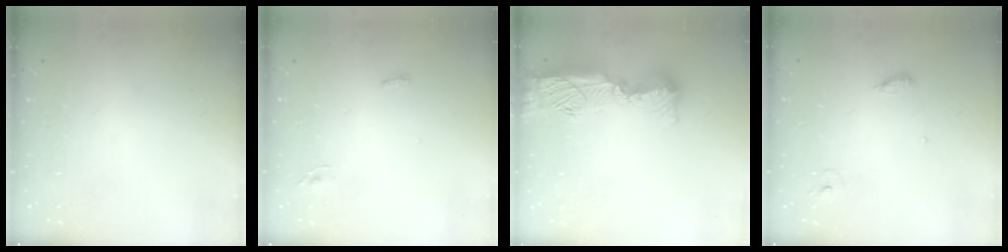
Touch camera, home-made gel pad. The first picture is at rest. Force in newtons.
{"total": 3.3, "press": 2.9, "slide": 1.7}
{"total": 17.2, "press": 16.2, "slide": 5.8}
{"total": 6.4, "press": 6.4, "slide": 0.5}